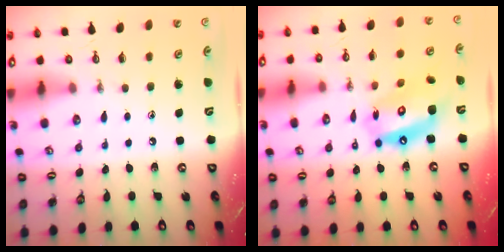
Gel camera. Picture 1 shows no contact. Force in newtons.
{"total": 14.6, "press": 14.5, "slide": 1.4}